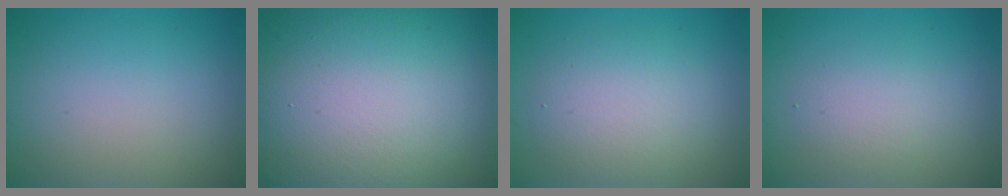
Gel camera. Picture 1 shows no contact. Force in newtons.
{"total": 27.6, "press": 27.6, "slide": 1.2}
{"total": 4.3, "press": 4.3, "slide": 0.4}
{"total": 2.4, "press": 2.4, "slide": 0.3}